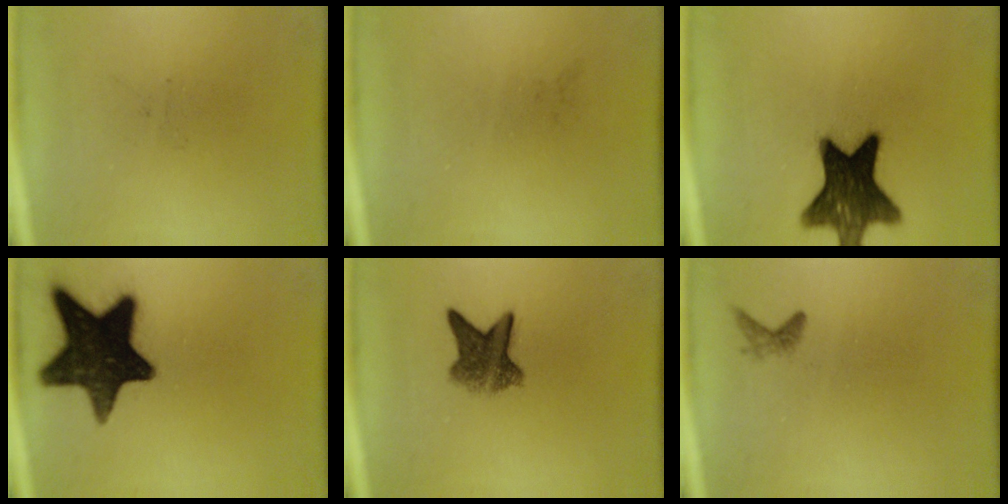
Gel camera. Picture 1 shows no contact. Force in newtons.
{"total": 0.0}
{"total": 14.8}
{"total": 17.9}
{"total": 5.9}
{"total": 0.9}